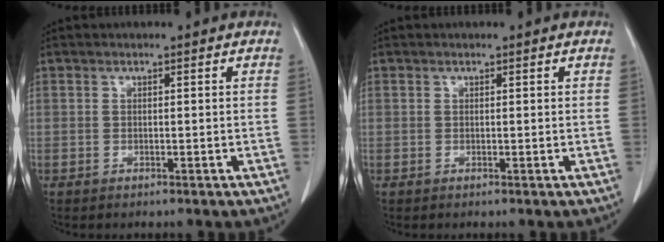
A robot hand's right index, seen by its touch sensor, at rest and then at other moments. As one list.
[{"total": 0.0}]